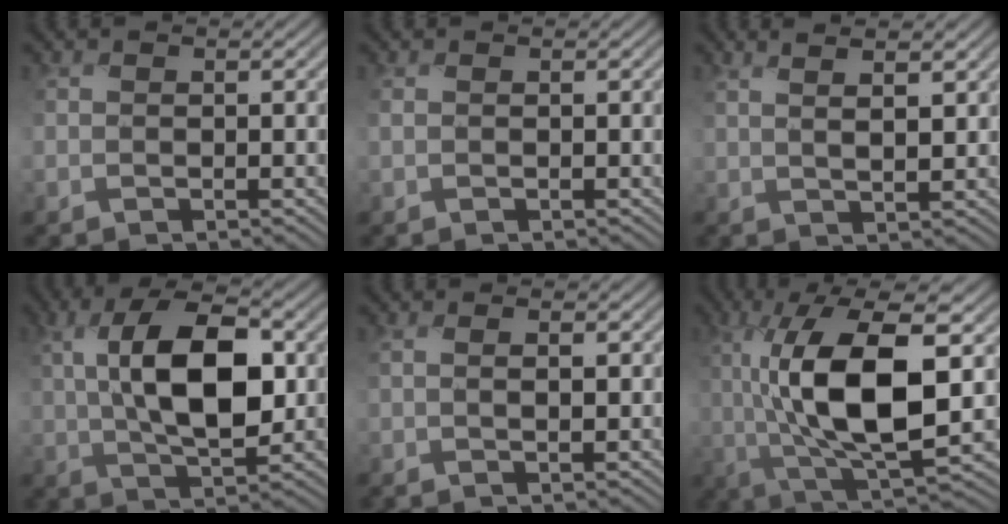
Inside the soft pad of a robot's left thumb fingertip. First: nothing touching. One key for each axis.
{"total": 0.5, "fx": 0.2, "fy": 0.2, "fz": 0.5, "tx": -0.015, "ty": 0.003, "tz": 0.003}
{"total": 4.8, "fx": 2.7, "fy": 1.0, "fz": 3.8, "tx": -0.056, "ty": 0.009, "tz": 0.033}
{"total": 11.6, "fx": 1.6, "fy": 5.1, "fz": 10.3, "tx": -0.193, "ty": 0.006, "tz": 0.029}
{"total": 2.1, "fx": 0.6, "fy": 0.4, "fz": 1.9, "tx": -0.042, "ty": 0.003, "tz": 0.010}
{"total": 13.7, "fx": 0.4, "fy": 4.9, "fz": 12.8, "tx": -0.252, "ty": -0.005, "tz": 0.011}